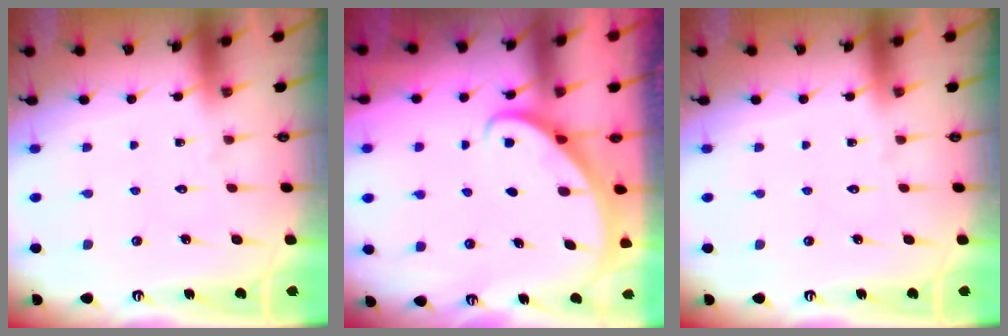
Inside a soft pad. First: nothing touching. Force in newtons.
{"total": 2.7, "press": 2.7, "slide": 0.2}
{"total": 0.0}